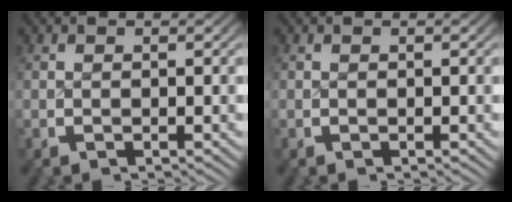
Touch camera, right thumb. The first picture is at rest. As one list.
[{"total": 0.0}]